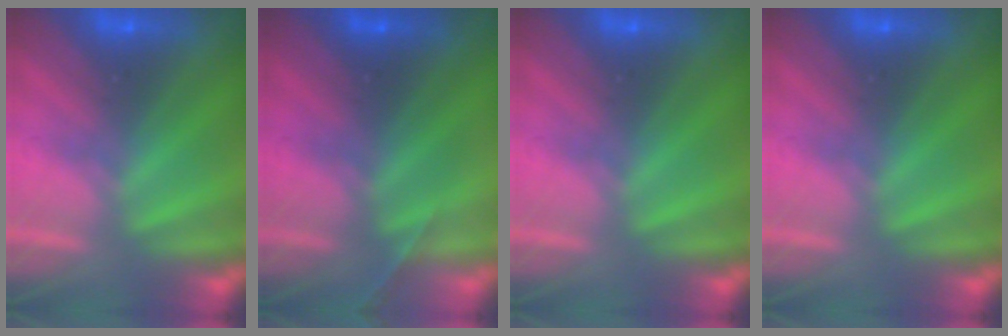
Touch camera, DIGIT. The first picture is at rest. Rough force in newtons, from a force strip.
{"total": 1.4}
{"total": 0.0}
{"total": 0.0}